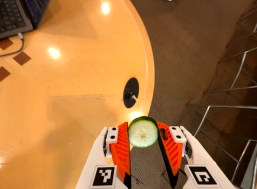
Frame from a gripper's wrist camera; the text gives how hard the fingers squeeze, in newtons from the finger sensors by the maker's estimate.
{"total": 9.0, "left": 9.0, "right": 9.1}